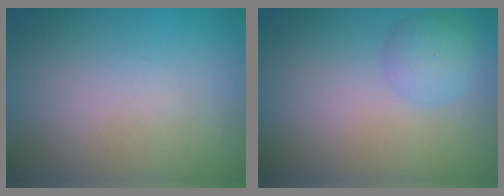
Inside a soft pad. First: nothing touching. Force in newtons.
{"total": 2.5, "press": 2.5, "slide": 0.1}